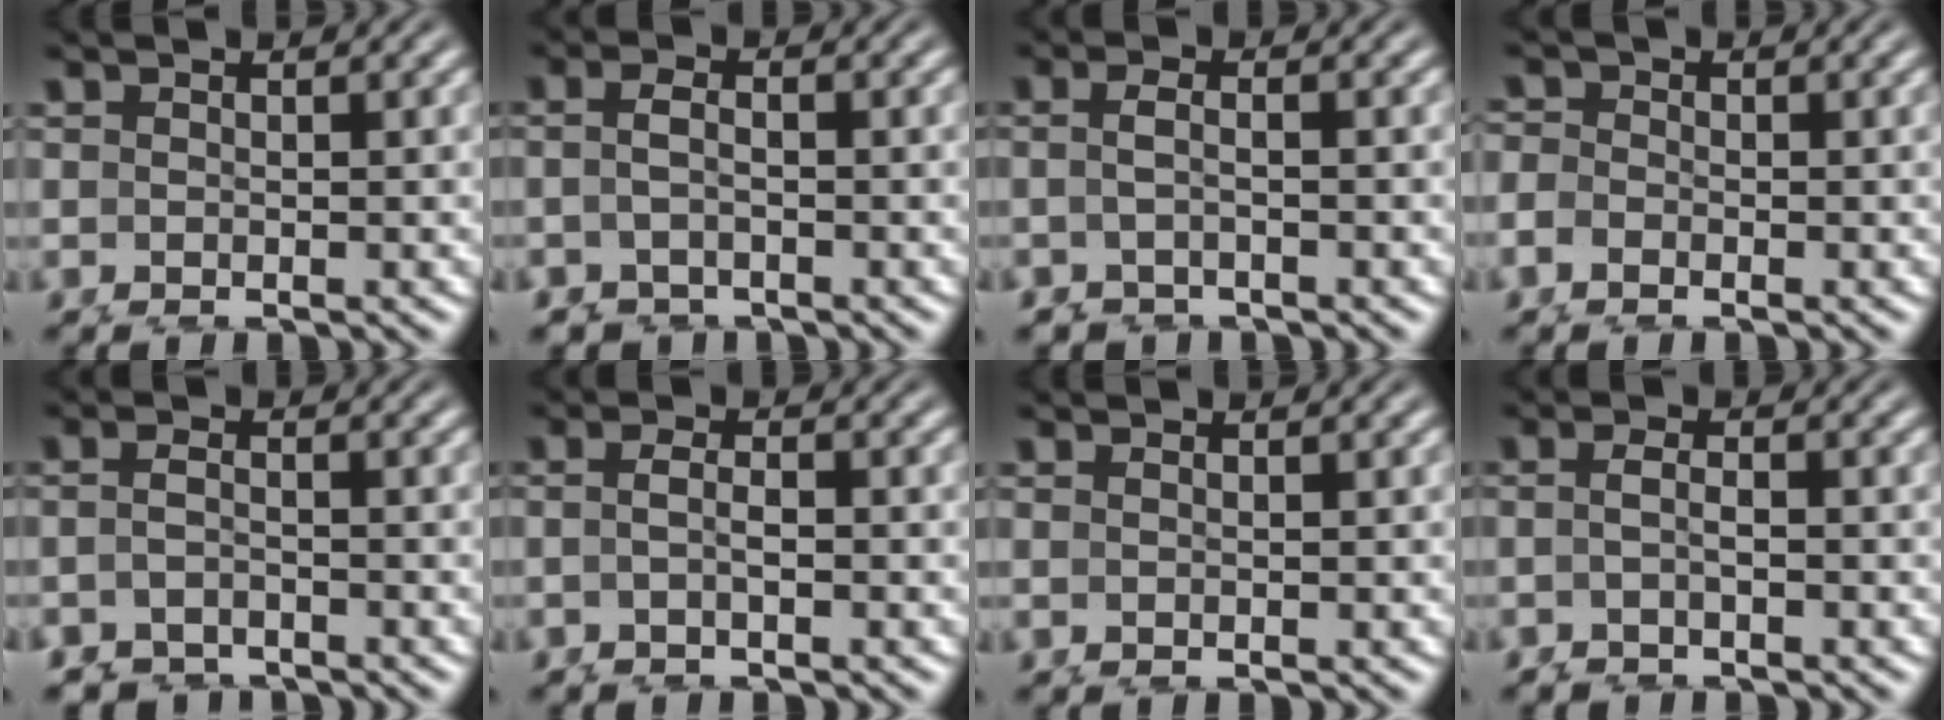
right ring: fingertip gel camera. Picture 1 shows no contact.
{"total": 2.5, "force": [-0.8, 2.0, 1.3], "torque": [-0.028, -0.002, -0.019]}
{"total": 2.0, "force": [-0.8, 1.0, 1.5], "torque": [-0.031, -0.004, -0.014]}
{"total": 1.8, "force": [-0.4, 1.7, 0.5], "torque": [-0.010, -0.008, -0.009]}
{"total": 2.4, "force": [-2.1, 1.2, 0.2], "torque": [-0.006, -0.010, -0.032]}
{"total": 2.9, "force": [-0.6, 1.3, 2.5], "torque": [-0.044, -0.010, -0.006]}
{"total": 0.5, "force": [0.1, 0.2, 0.5], "torque": [-0.017, -0.004, 0.006]}
{"total": 2.5, "force": [-0.7, 1.3, 2.1], "torque": [-0.033, -0.006, -0.011]}